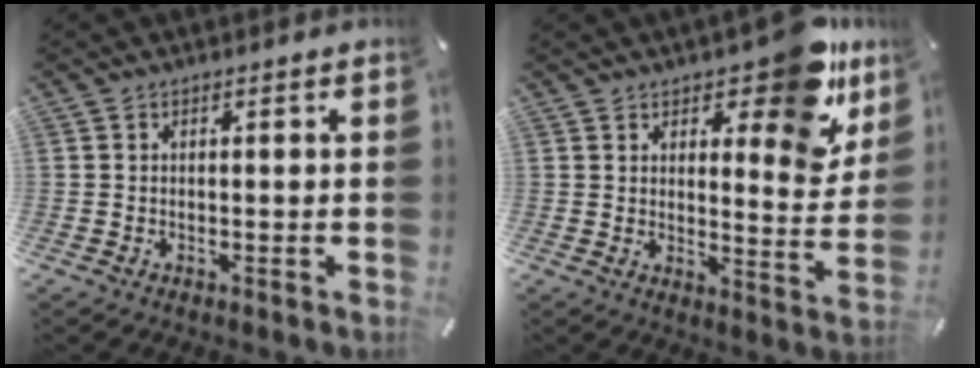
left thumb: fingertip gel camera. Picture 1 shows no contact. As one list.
[{"total": 14.5, "force": [10.4, 5.5, 8.5], "torque": [-0.090, -0.087, 0.172]}]